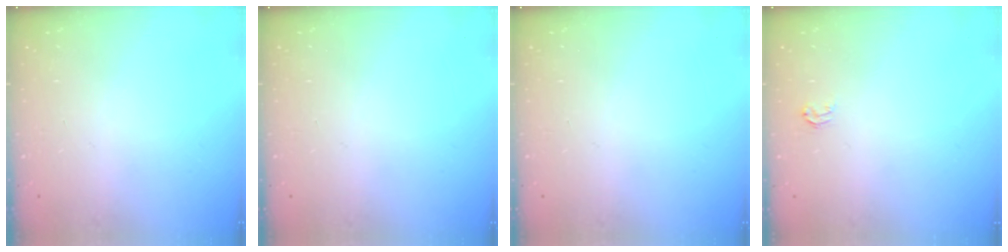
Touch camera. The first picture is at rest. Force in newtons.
{"total": 0.0}
{"total": 0.0}
{"total": 2.9, "press": 2.9, "slide": 0.1}